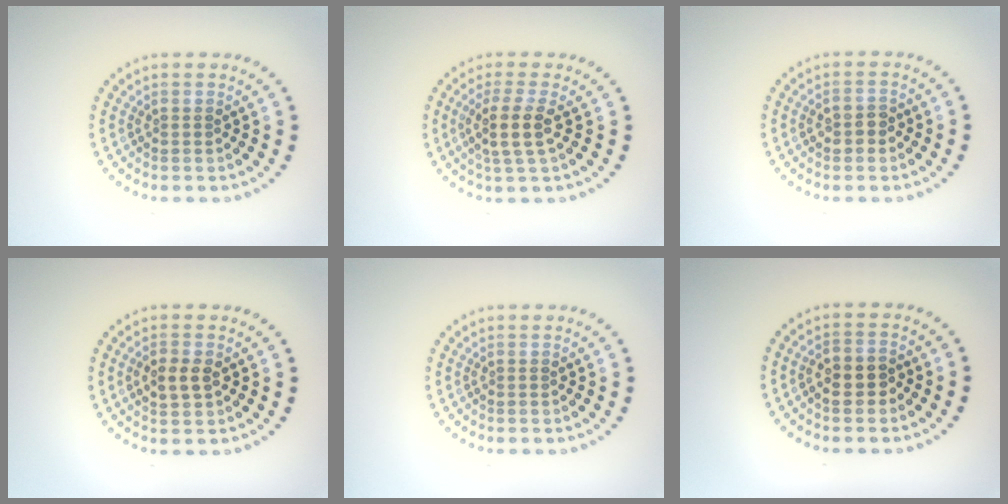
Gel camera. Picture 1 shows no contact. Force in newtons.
{"total": 2.8, "press": 2.3, "slide": 1.6}
{"total": 1.6, "press": 1.6, "slide": 0.2}
{"total": 2.4, "press": 2.4, "slide": 0.0}
{"total": 0.0}
{"total": 2.6, "press": 2.5, "slide": 0.8}